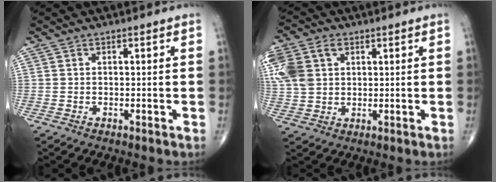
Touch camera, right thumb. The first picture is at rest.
{"total": 15.9, "force": [5.1, 11.9, 9.2], "torque": [-0.246, 0.029, 0.105]}